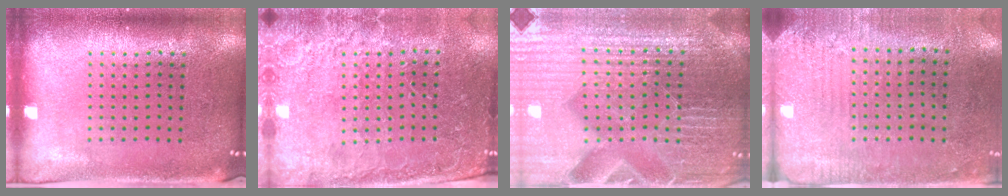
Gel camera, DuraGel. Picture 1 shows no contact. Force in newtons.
{"total": 2.8, "press": 2.8, "slide": 0.2}
{"total": 5.8, "press": 5.3, "slide": 2.3}
{"total": 2.9, "press": 2.4, "slide": 1.6}